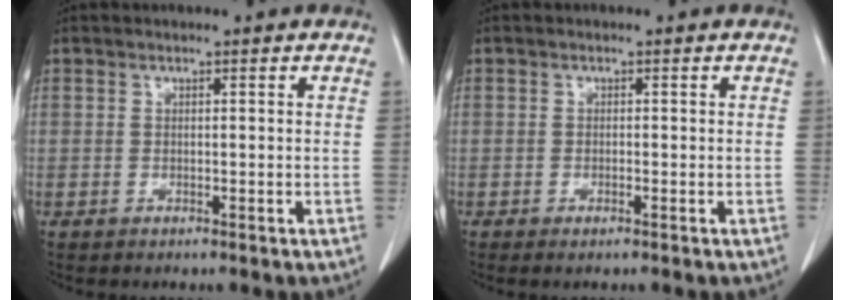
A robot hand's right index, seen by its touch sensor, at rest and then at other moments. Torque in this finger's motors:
{"motor_torque": [0.04, 0.01, -0.10, -0.01]}